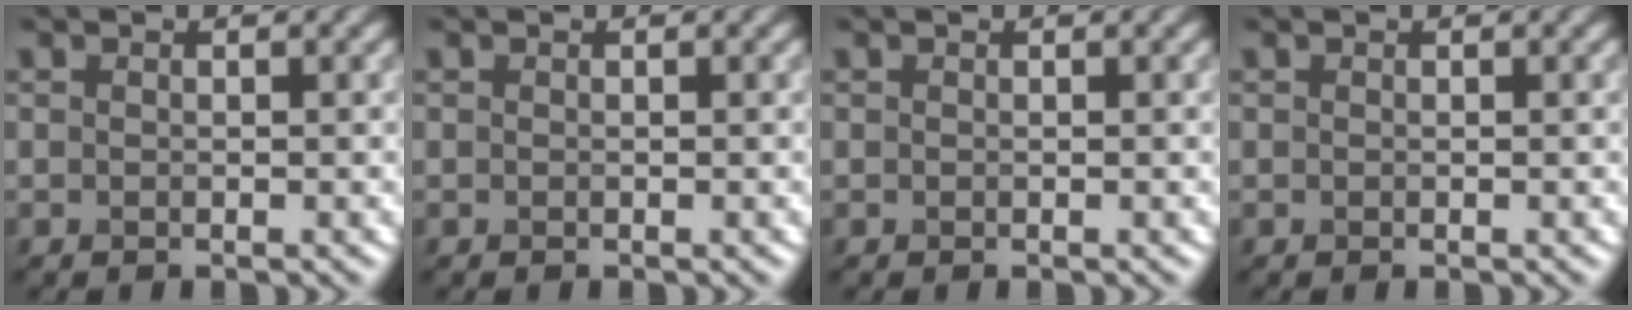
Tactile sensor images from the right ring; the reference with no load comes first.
{"total": 0.0}
{"total": 0.0}
{"total": 0.0}